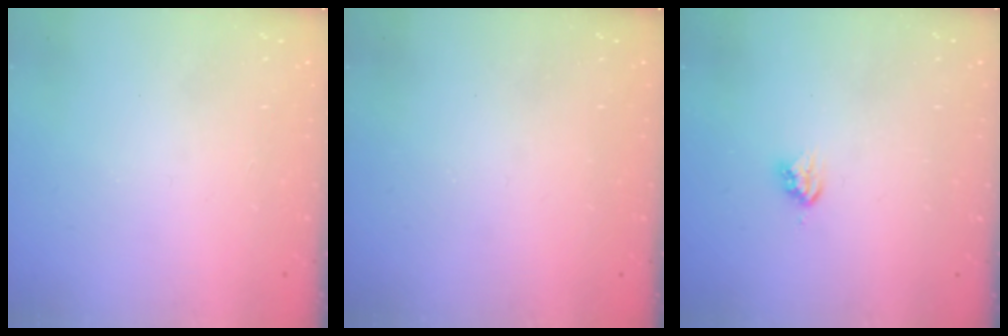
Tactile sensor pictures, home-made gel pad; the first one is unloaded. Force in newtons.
{"total": 0.0}
{"total": 3.7, "press": 3.7, "slide": 0.5}